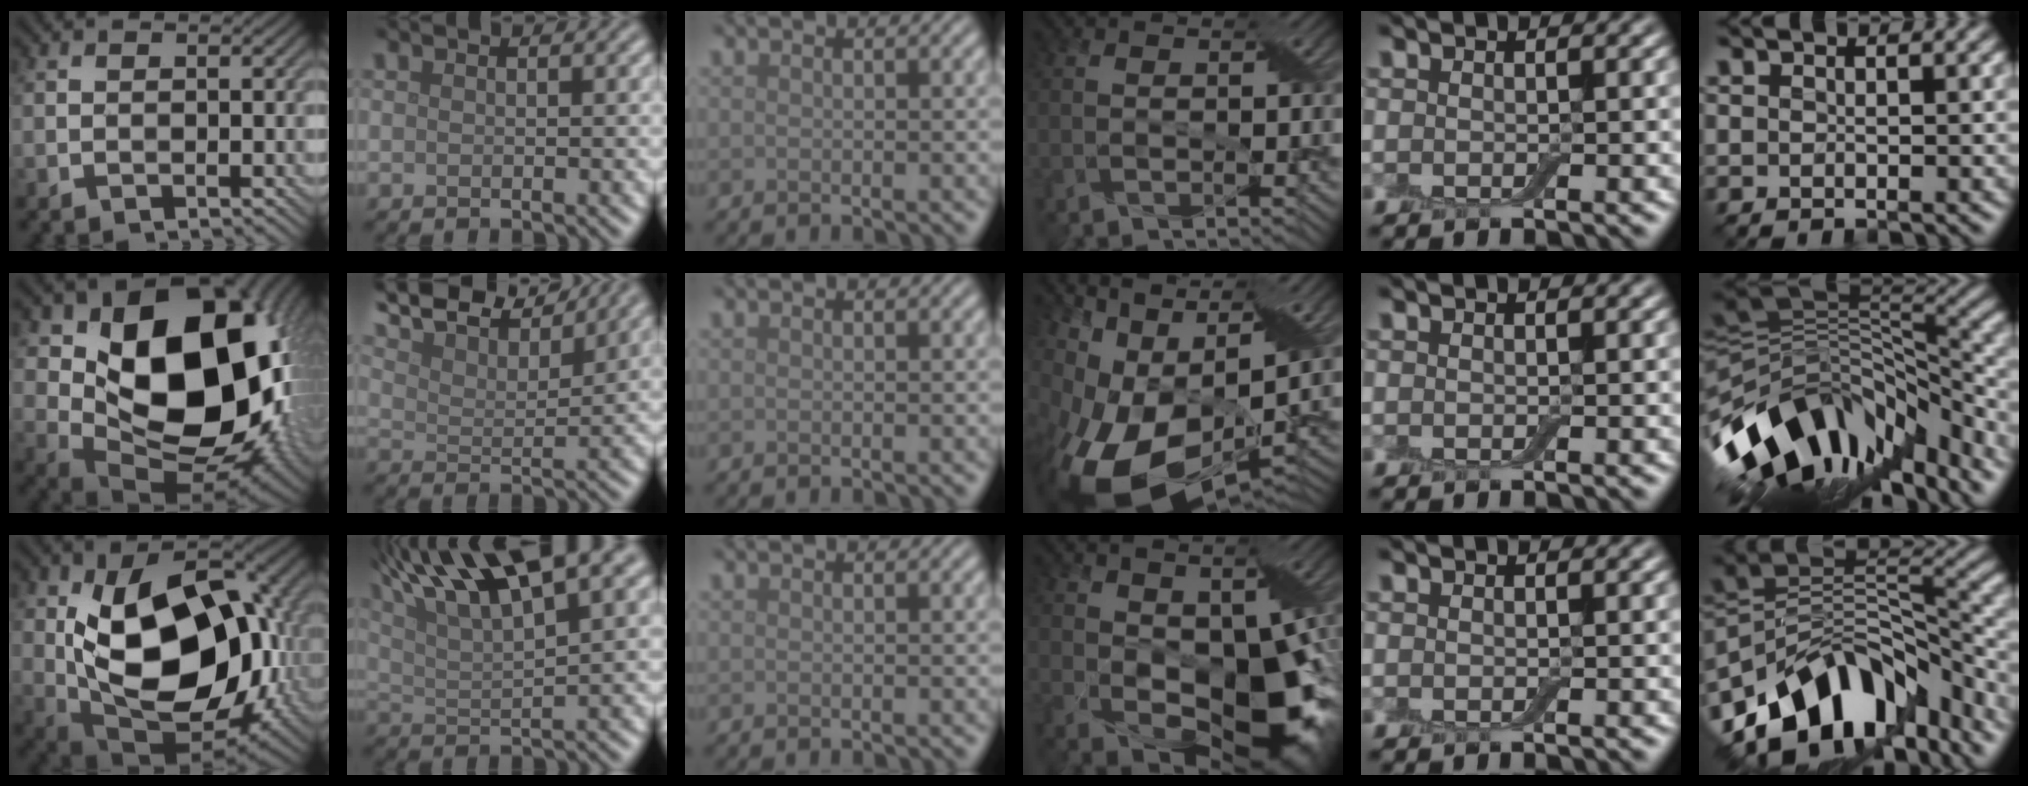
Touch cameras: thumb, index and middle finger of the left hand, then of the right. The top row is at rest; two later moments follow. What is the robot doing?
{"motion": "extract", "object": "airpods case & airpods"}